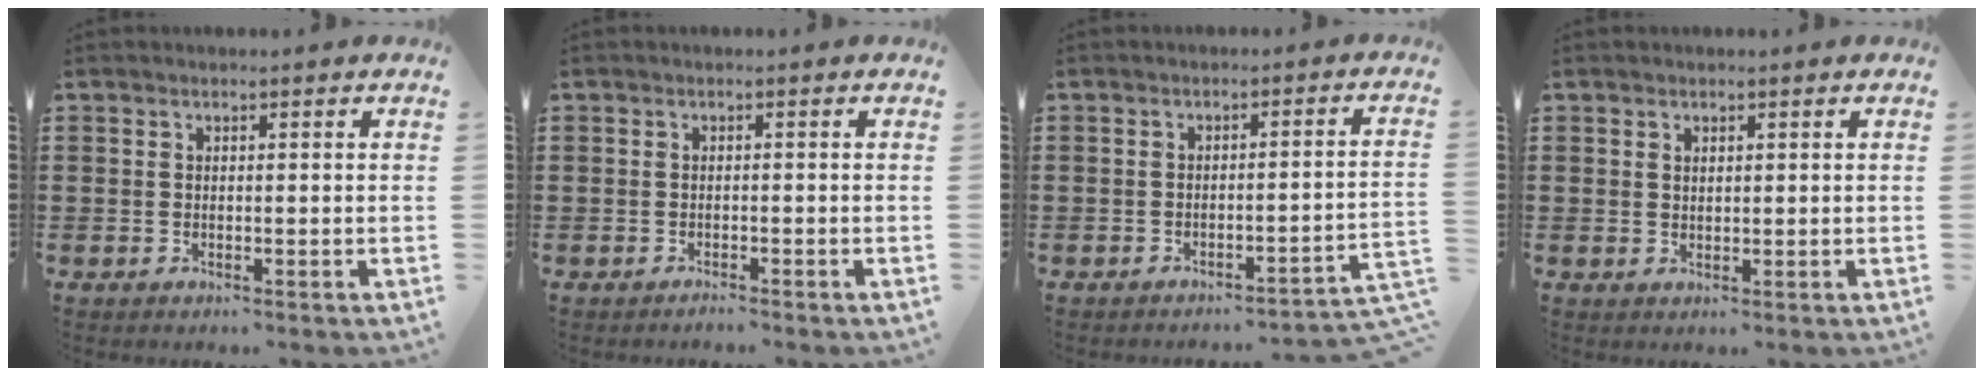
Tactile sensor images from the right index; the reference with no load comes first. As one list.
[{"total": 0.7, "force": [-0.7, 0.0, 0.1], "torque": [-0.004, 0.000, -0.015]}, {"total": 2.6, "force": [-2.2, -0.3, 1.2], "torque": [-0.025, -0.006, -0.048]}, {"total": 1.0, "force": [0.8, 0.6, 0.2], "torque": [-0.006, 0.003, 0.016]}]